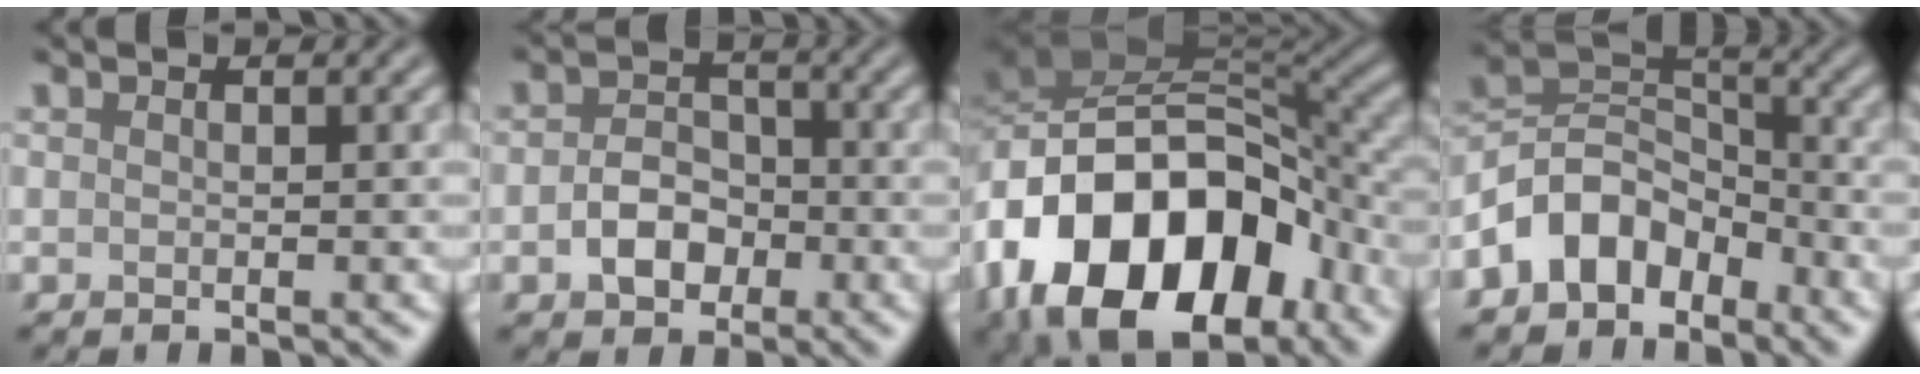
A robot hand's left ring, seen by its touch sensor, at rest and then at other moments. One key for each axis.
{"total": 3.5, "fx": -1.2, "fy": 2.6, "fz": 2.1, "tx": -0.033, "ty": 0.002, "tz": -0.025}
{"total": 17.4, "fx": -7.2, "fy": 11.4, "fz": 11.1, "tx": -0.201, "ty": -0.011, "tz": -0.120}
{"total": 6.2, "fx": -3.7, "fy": 4.2, "fz": 2.6, "tx": -0.029, "ty": 0.010, "tz": -0.086}